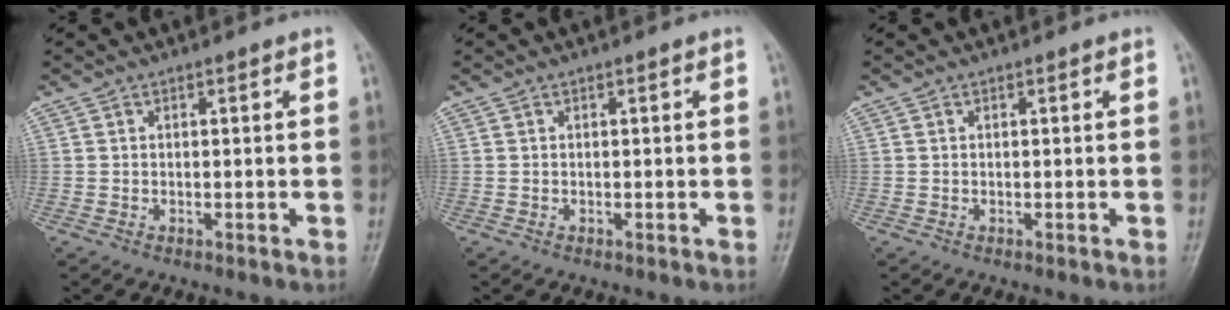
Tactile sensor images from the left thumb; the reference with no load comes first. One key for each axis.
{"total": 0.0}
{"total": 0.0}